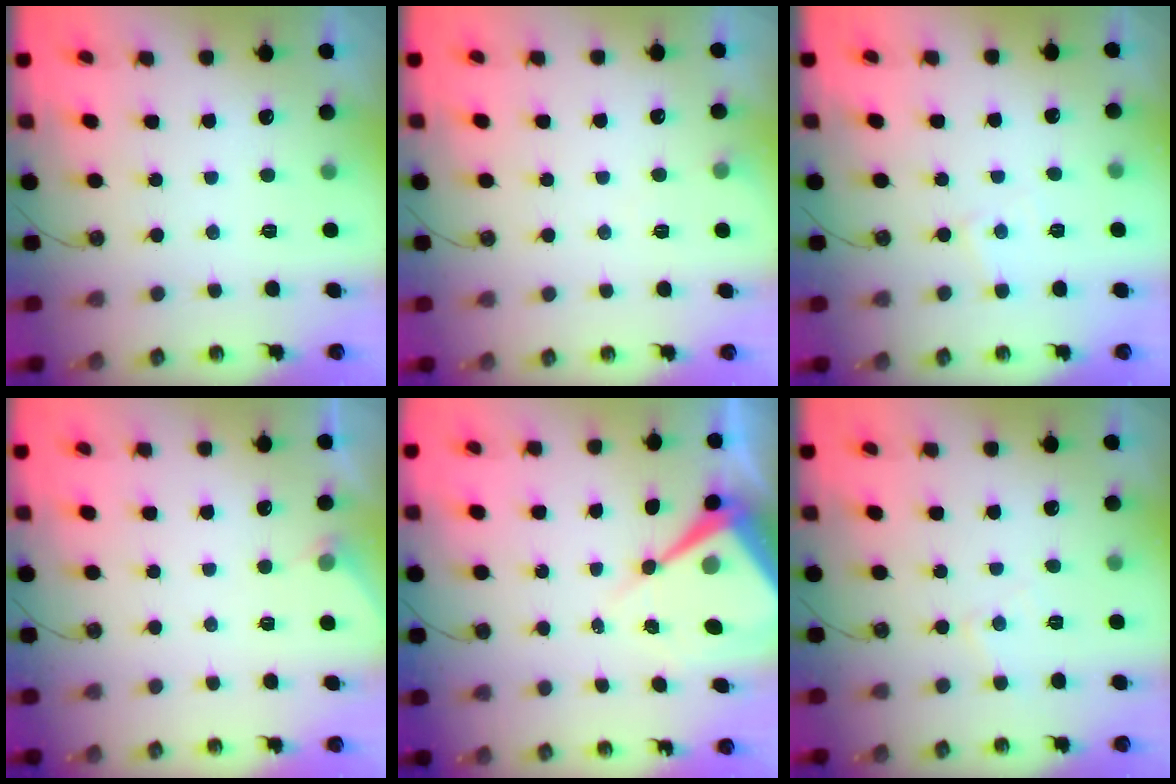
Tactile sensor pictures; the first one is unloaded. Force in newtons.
{"total": 3.8, "press": 3.8, "slide": 0.7}
{"total": 3.6, "press": 3.6, "slide": 0.5}
{"total": 3.3, "press": 3.3, "slide": 0.5}
{"total": 9.4, "press": 9.3, "slide": 0.8}
{"total": 5.4, "press": 5.4, "slide": 0.9}